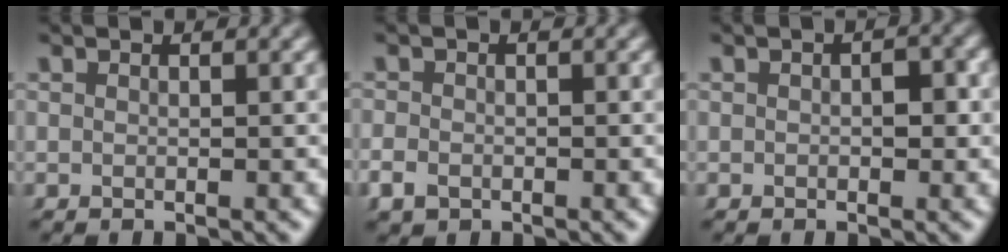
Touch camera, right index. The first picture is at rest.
{"total": 1.9, "force": [-1.0, 1.5, 0.6], "torque": [-0.020, -0.003, -0.019]}
{"total": 1.5, "force": [-0.2, 1.0, 1.1], "torque": [-0.013, -0.005, -0.002]}